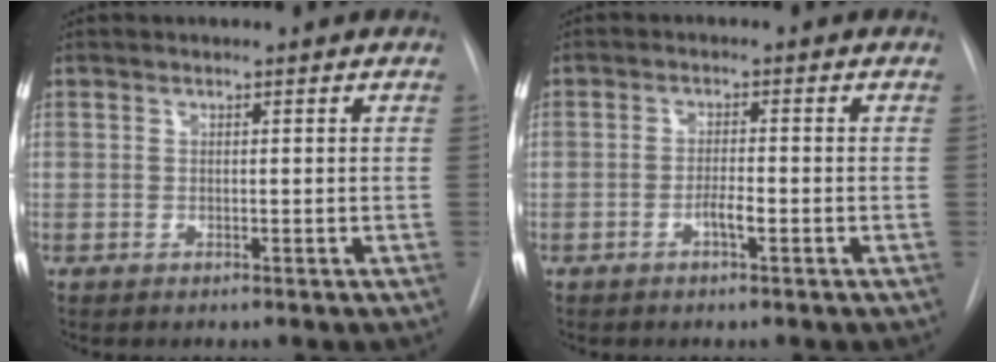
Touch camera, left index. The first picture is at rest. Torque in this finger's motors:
{"motor_torque": [0.48, 0.12, 0.08, 0.01]}